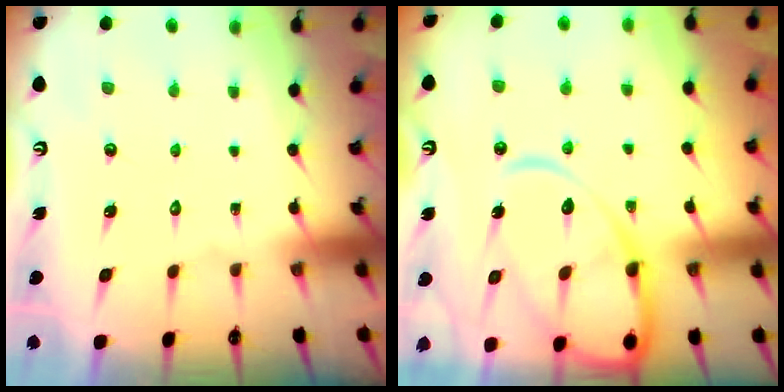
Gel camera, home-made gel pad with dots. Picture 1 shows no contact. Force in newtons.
{"total": 15.2, "press": 15.1, "slide": 1.5}